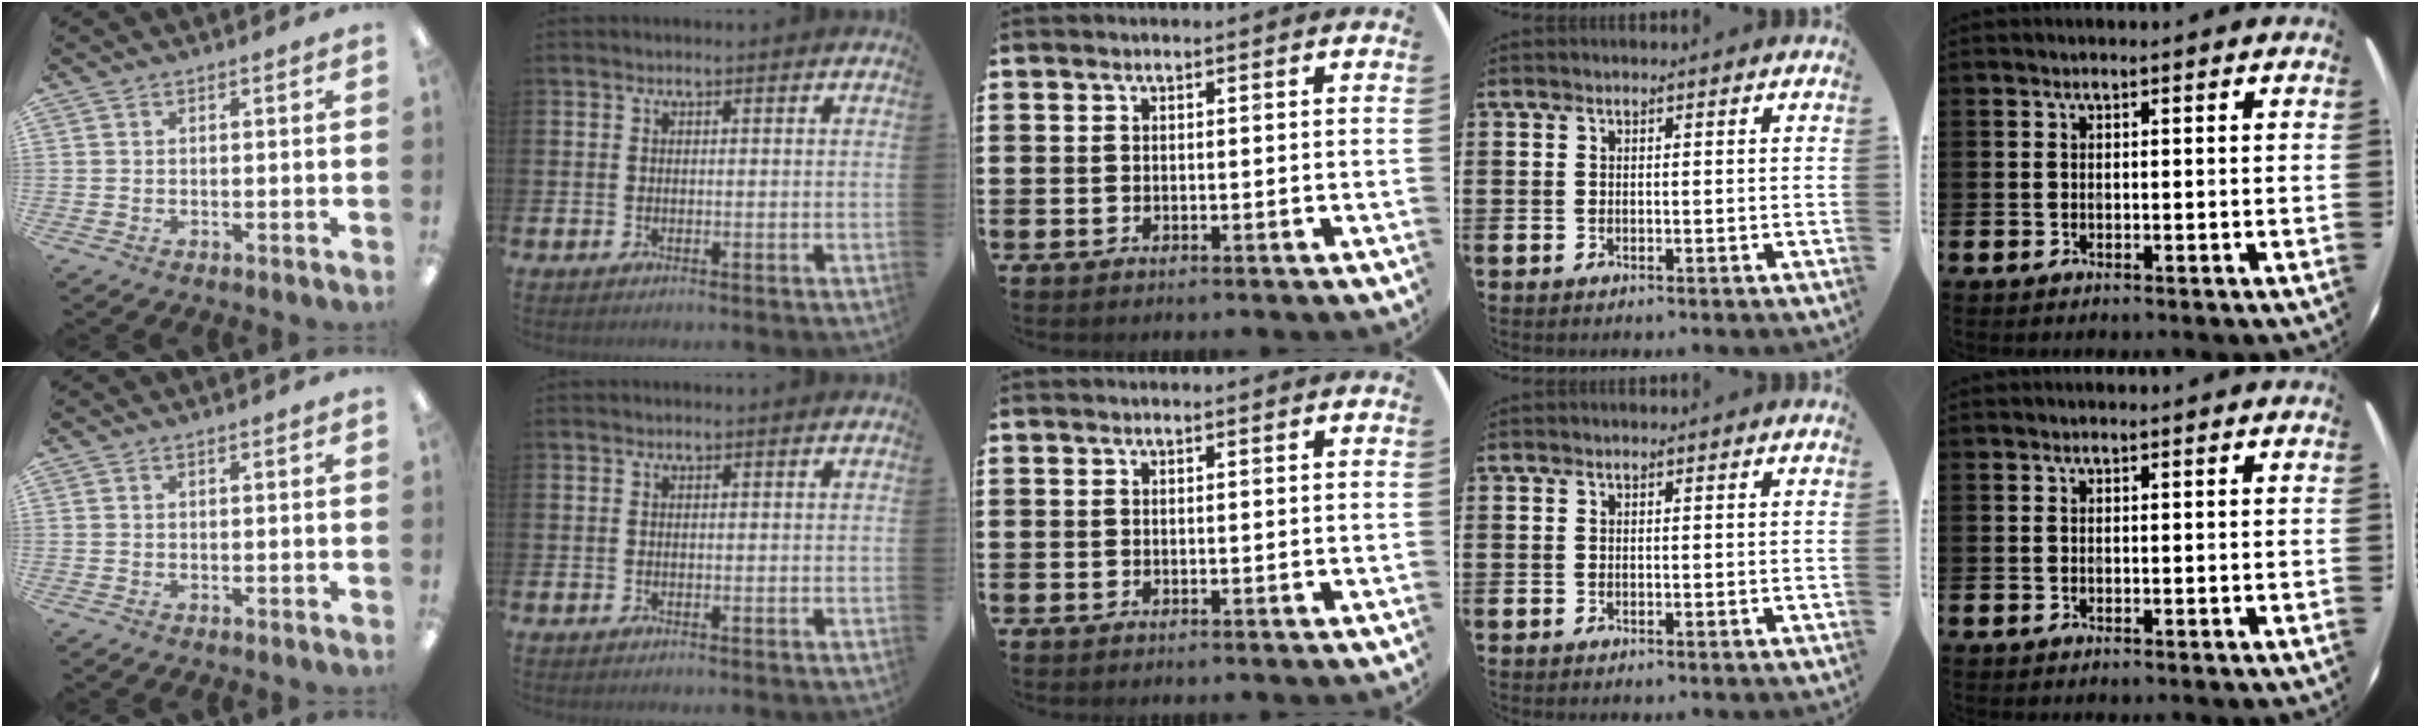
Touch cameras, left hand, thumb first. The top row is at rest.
{}